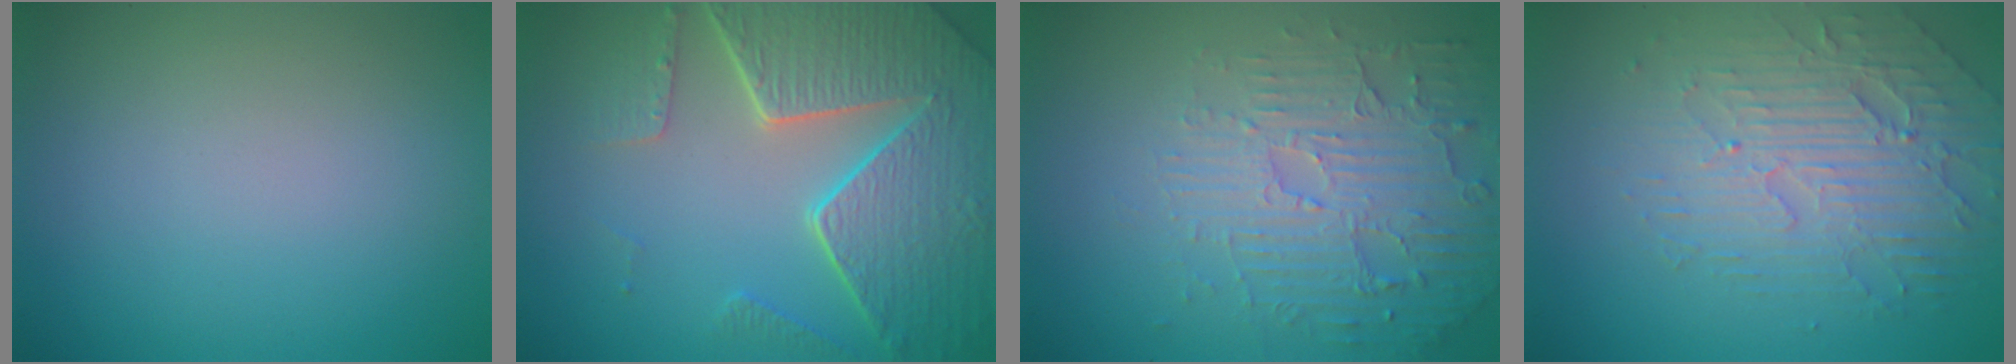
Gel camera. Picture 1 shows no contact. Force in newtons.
{"total": 8.4, "press": 6.2, "slide": 5.8}
{"total": 5.5, "press": 3.8, "slide": 4.0}
{"total": 4.6, "press": 3.9, "slide": 2.3}